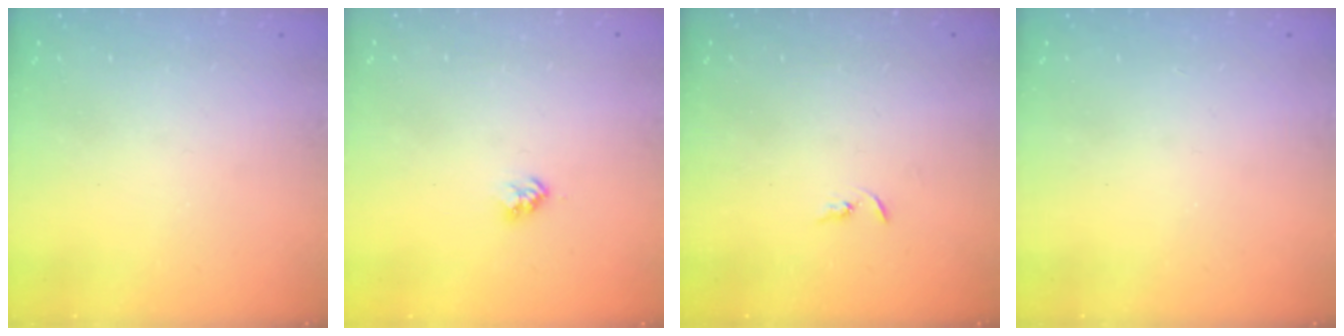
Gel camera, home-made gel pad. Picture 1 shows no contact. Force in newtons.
{"total": 2.8, "press": 2.8, "slide": 0.4}
{"total": 2.2, "press": 2.2, "slide": 0.2}
{"total": 1.1, "press": 1.1, "slide": 0.1}